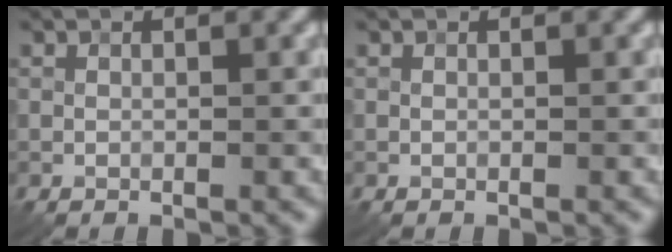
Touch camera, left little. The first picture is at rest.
{"total": 0.0}